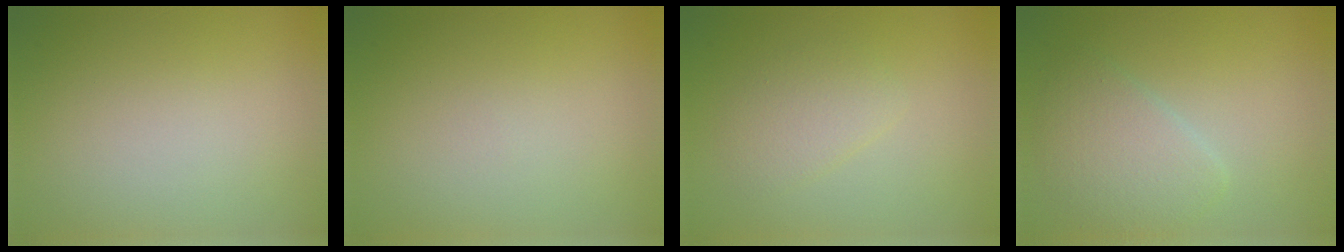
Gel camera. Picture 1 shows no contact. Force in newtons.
{"total": 0.0}
{"total": 2.0, "press": 2.0, "slide": 0.1}
{"total": 3.6, "press": 3.6, "slide": 0.3}